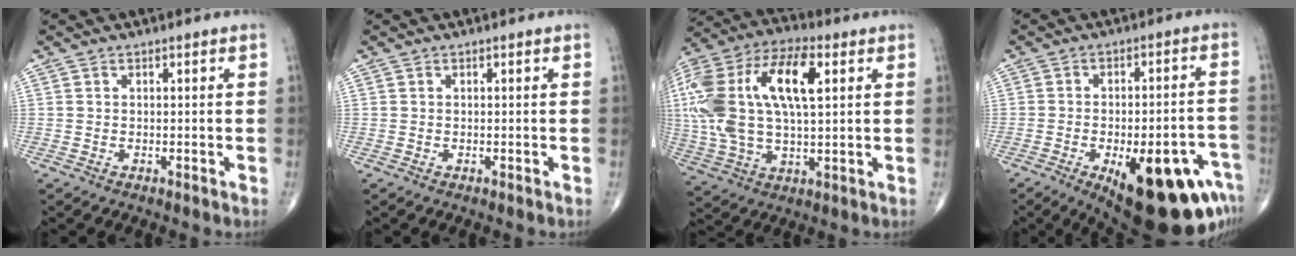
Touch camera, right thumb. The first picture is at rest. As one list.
[{"total": 0.0}, {"total": 25.2, "force": [5.4, 12.0, 21.5], "torque": [-0.475, 0.027, 0.092]}, {"total": 23.1, "force": [-11.0, 8.9, 18.3], "torque": [-0.164, 0.040, -0.135]}]